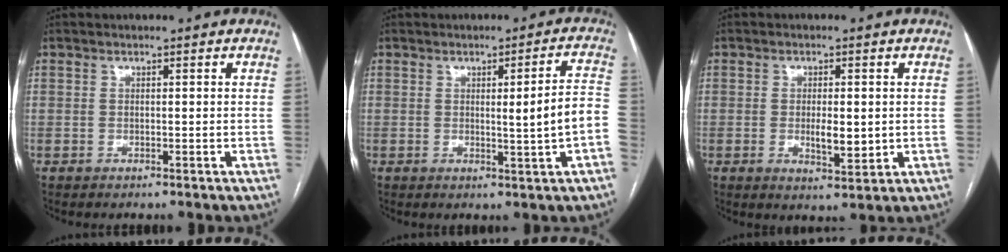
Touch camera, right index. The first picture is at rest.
{"total": 6.5, "force": [-0.9, -0.5, 6.4], "torque": [-0.084, 0.003, -0.010]}
{"total": 4.7, "force": [-0.3, 1.6, 4.4], "torque": [-0.074, -0.008, 0.001]}